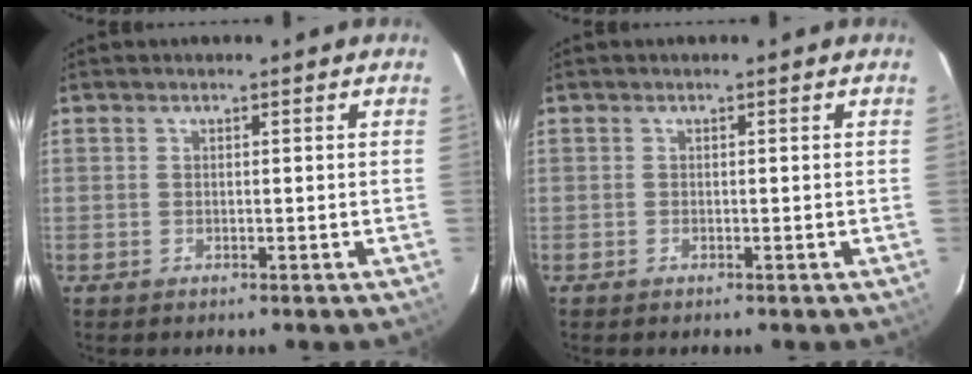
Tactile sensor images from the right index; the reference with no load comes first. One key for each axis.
{"total": 0.0}